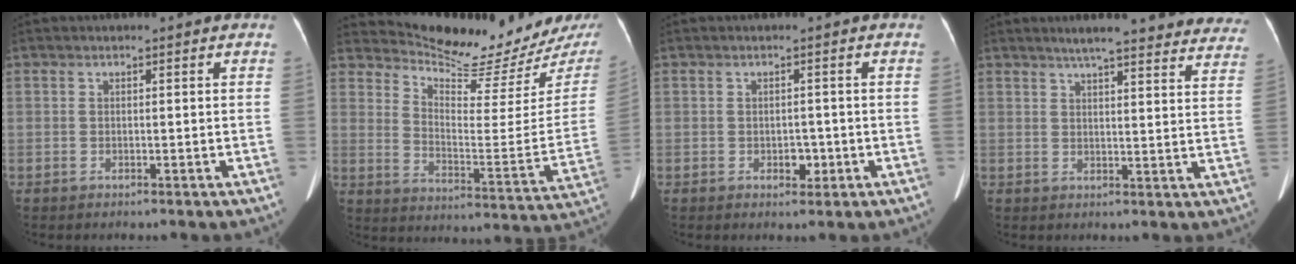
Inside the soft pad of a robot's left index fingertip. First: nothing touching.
{"total": 17.3, "force": [16.4, 1.0, 5.4], "torque": [-0.088, -0.083, 0.224]}
{"total": 1.9, "force": [-0.6, 1.3, 1.2], "torque": [-0.017, 0.002, -0.003]}
{"total": 21.9, "force": [19.6, 3.0, 9.2], "torque": [-0.112, -0.022, 0.224]}